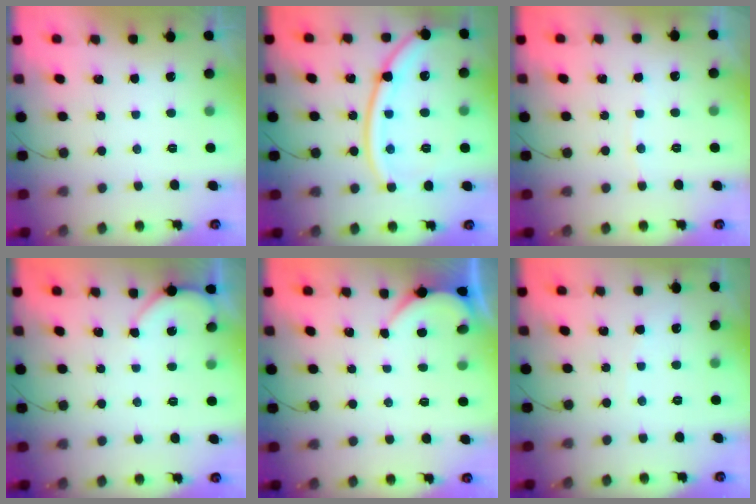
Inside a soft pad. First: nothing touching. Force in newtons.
{"total": 15.3, "press": 15.3, "slide": 0.8}
{"total": 2.6, "press": 2.6, "slide": 0.4}
{"total": 2.3, "press": 2.2, "slide": 0.4}
{"total": 1.7, "press": 1.7, "slide": 0.2}
{"total": 2.0, "press": 2.0, "slide": 0.2}